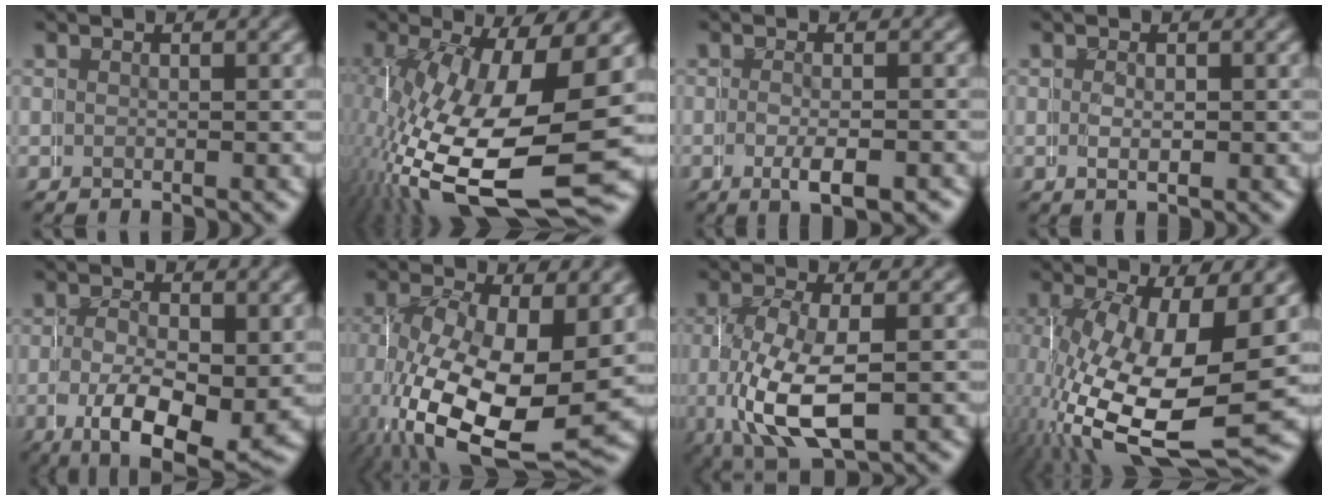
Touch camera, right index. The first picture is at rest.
{"total": 12.3, "force": [-3.3, 5.9, 10.3], "torque": [-0.212, -0.054, -0.017]}
{"total": 2.4, "force": [-0.8, 0.8, 2.1], "torque": [-0.030, 0.000, -0.012]}
{"total": 0.9, "force": [0.8, 0.1, -0.5], "torque": [0.011, 0.000, 0.011]}
{"total": 6.7, "force": [-2.0, 3.8, 5.1], "torque": [-0.115, -0.039, -0.016]}
{"total": 10.6, "force": [-1.9, 6.4, 8.2], "torque": [-0.182, -0.071, 0.008]}
{"total": 5.9, "force": [-1.4, 3.2, 4.8], "torque": [-0.114, -0.030, 0.002]}
{"total": 11.0, "force": [-1.7, 5.8, 9.1], "torque": [-0.209, -0.065, 0.017]}